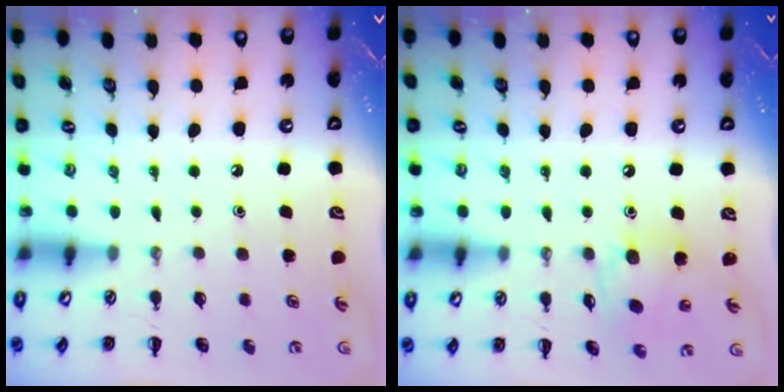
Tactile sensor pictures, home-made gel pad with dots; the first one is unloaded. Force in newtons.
{"total": 11.5, "press": 11.2, "slide": 2.4}